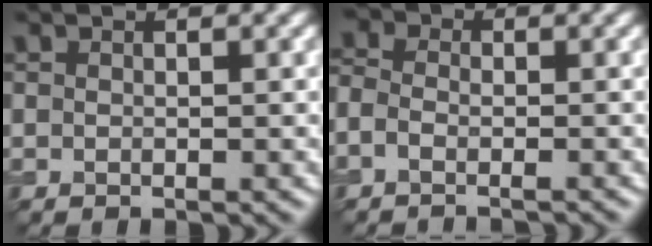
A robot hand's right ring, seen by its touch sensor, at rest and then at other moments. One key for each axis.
{"total": 4.4, "fx": -1.5, "fy": 3.2, "fz": 2.6, "tx": -0.037, "ty": 0.017, "tz": -0.042}